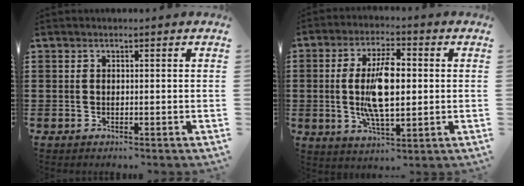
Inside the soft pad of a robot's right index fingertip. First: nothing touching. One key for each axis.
{"total": 9.6, "fx": 0.1, "fy": 3.7, "fz": 8.9, "tx": -0.190, "ty": 0.000, "tz": -0.004}